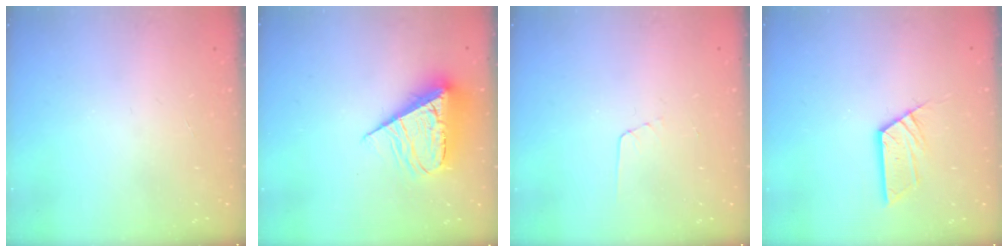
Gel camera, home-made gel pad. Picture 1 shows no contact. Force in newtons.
{"total": 11.7, "press": 11.7, "slide": 0.5}
{"total": 2.7, "press": 2.7, "slide": 0.2}
{"total": 7.8, "press": 7.7, "slide": 0.5}